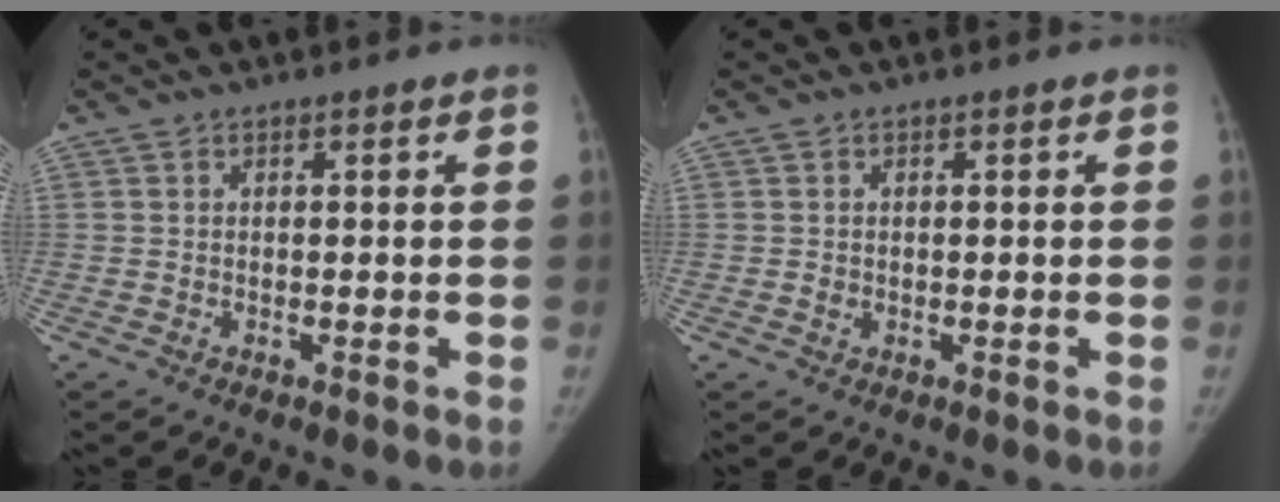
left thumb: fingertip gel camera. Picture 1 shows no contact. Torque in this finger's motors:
{"motor_torque": [0.13, -0.16, 0.15, 0.15, 0.00]}